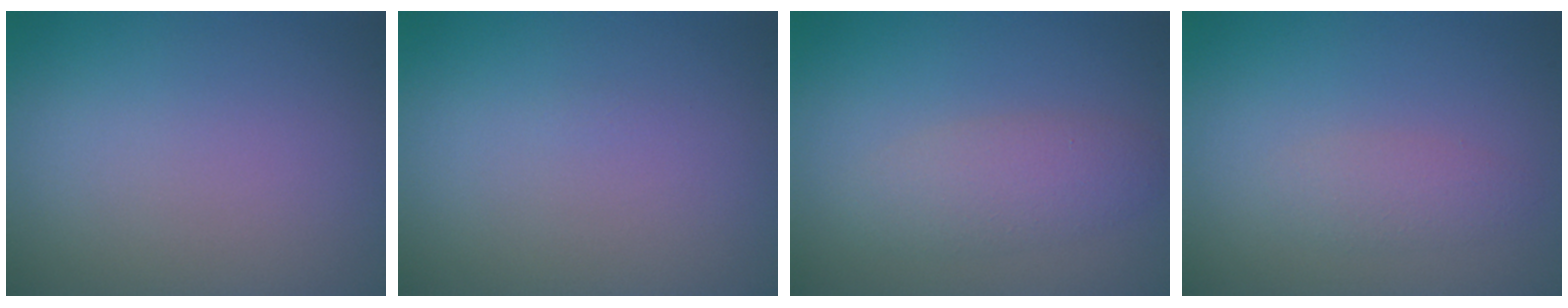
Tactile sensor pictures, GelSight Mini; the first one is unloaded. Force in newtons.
{"total": 0.0}
{"total": 2.8, "press": 2.8, "slide": 0.1}
{"total": 1.6, "press": 1.6, "slide": 0.1}